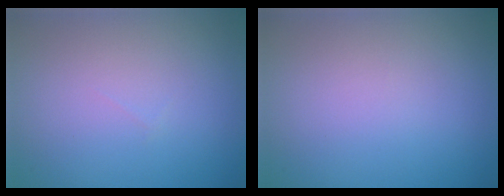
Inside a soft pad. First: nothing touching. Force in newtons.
{"total": 0.0}